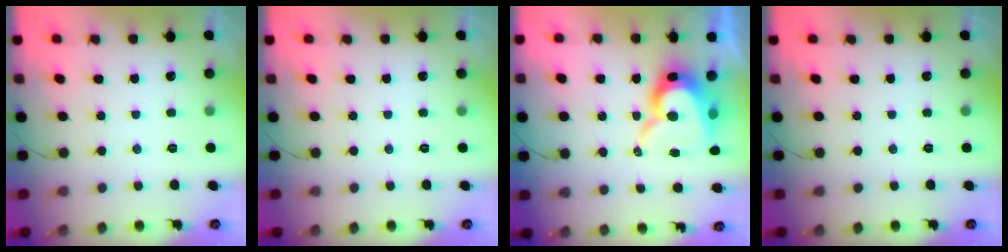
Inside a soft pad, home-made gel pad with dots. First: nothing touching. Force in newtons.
{"total": 0.0}
{"total": 14.7, "press": 14.6, "slide": 0.9}
{"total": 0.0}